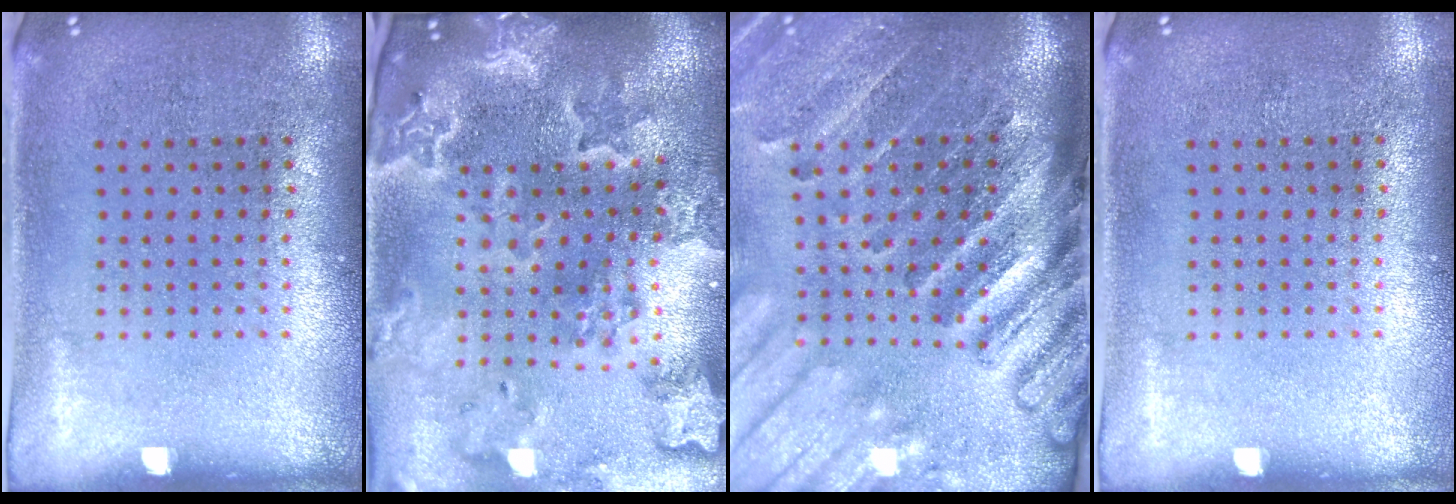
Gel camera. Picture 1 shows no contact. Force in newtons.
{"total": 3.8, "press": 3.3, "slide": 1.8}
{"total": 4.4, "press": 3.3, "slide": 2.9}
{"total": 0.0}